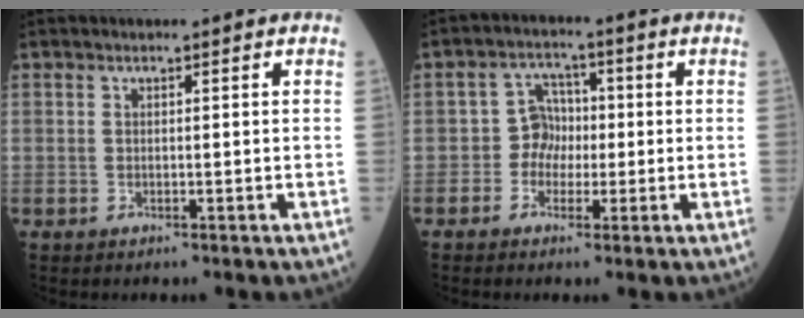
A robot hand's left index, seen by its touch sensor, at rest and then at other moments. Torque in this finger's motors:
{"motor_torque": [-0.09, 0.15, -0.01, -0.01]}